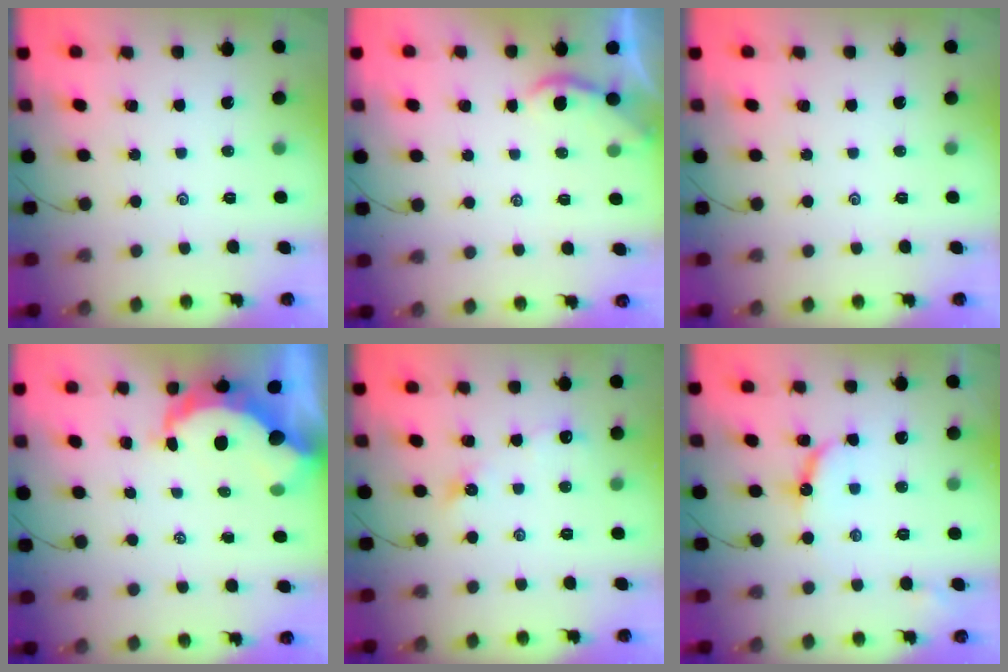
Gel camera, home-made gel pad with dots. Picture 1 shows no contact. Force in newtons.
{"total": 1.3, "press": 1.3, "slide": 0.3}
{"total": 0.0}
{"total": 8.9, "press": 8.8, "slide": 0.9}
{"total": 5.2, "press": 5.1, "slide": 0.5}
{"total": 8.3, "press": 8.2, "slide": 0.7}